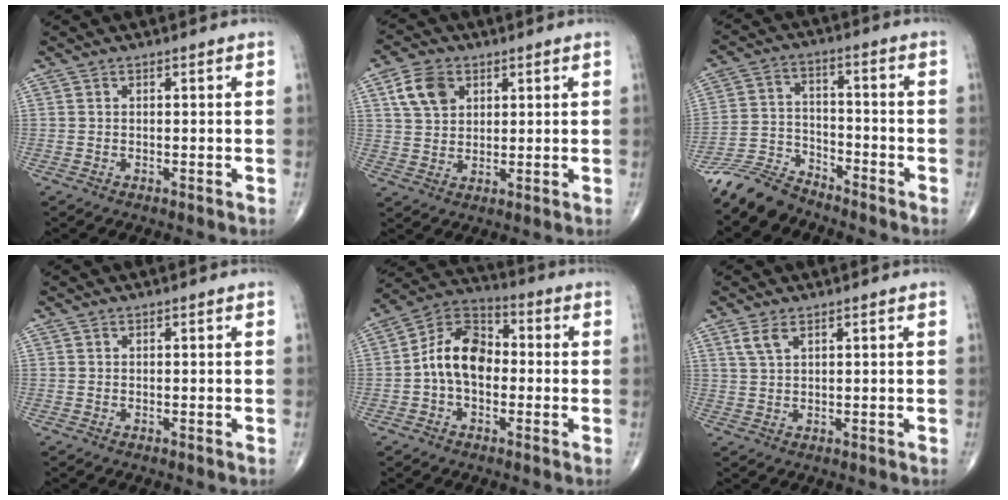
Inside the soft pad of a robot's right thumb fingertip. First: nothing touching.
{"total": 7.3, "force": [3.0, 5.2, 4.1], "torque": [-0.059, -0.006, 0.057]}
{"total": 7.9, "force": [-7.5, 2.6, 0.6], "torque": [-0.003, 0.047, -0.156]}
{"total": 0.0}
{"total": 11.7, "force": [-0.9, 7.9, 8.5], "torque": [-0.130, 0.037, -0.033]}
{"total": 2.9, "force": [1.7, 1.1, 2.1], "torque": [-0.048, 0.002, 0.042]}